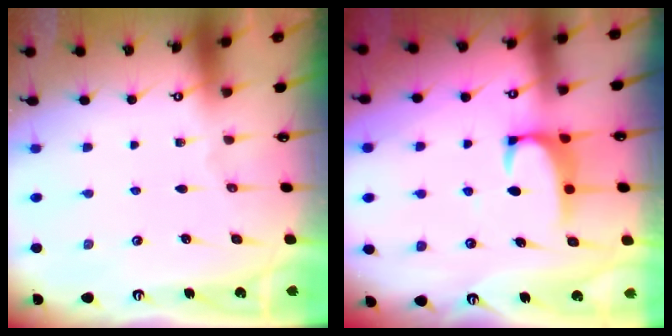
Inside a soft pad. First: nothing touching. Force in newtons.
{"total": 2.0, "press": 1.9, "slide": 0.6}